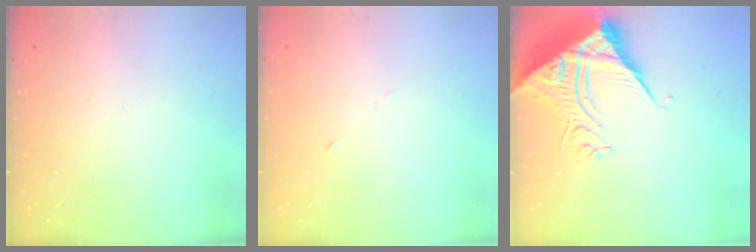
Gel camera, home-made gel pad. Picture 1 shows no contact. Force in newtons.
{"total": 2.7, "press": 2.5, "slide": 1.0}
{"total": 12.0, "press": 11.9, "slide": 0.7}